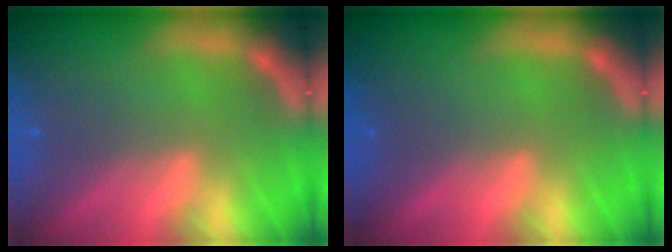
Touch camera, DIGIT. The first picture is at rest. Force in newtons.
{"total": 0.0}